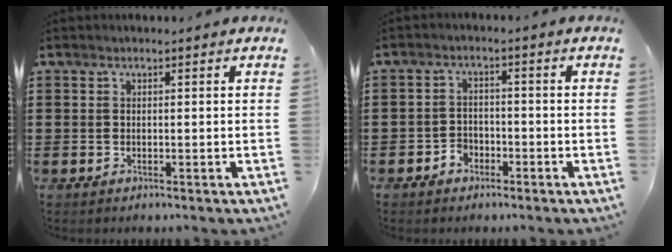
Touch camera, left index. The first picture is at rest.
{"total": 2.7, "force": [-2.1, 1.7, 0.3], "torque": [-0.013, 0.003, -0.045]}